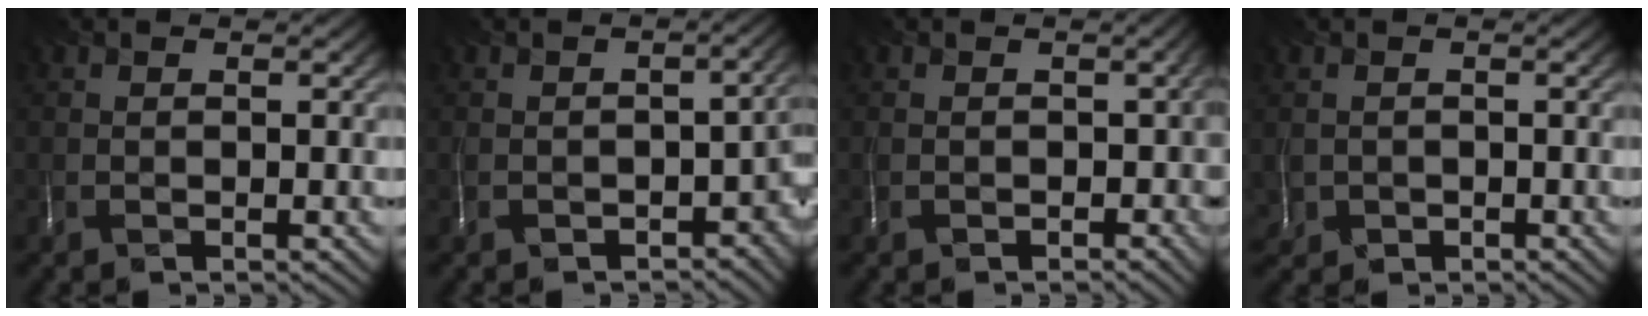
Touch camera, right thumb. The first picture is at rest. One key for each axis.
{"total": 6.9, "fx": -3.5, "fy": 4.0, "fz": 4.4, "tx": -0.060, "ty": -0.032, "tz": -0.053}
{"total": 3.2, "fx": -1.5, "fy": 2.4, "fz": 1.5, "tx": -0.021, "ty": -0.013, "tz": -0.023}
{"total": 1.4, "fx": 0.1, "fy": 1.4, "fz": 0.4, "tx": -0.023, "ty": -0.004, "tz": 0.007}